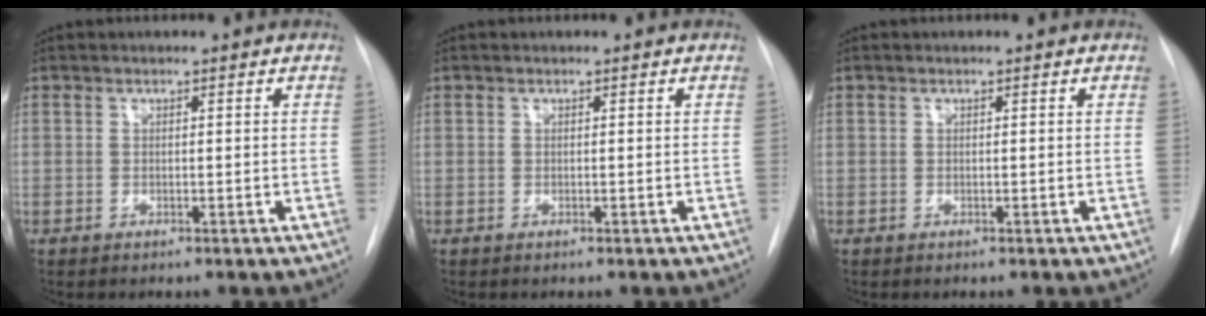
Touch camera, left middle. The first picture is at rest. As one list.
[{"total": 0.0}, {"total": 0.0}]